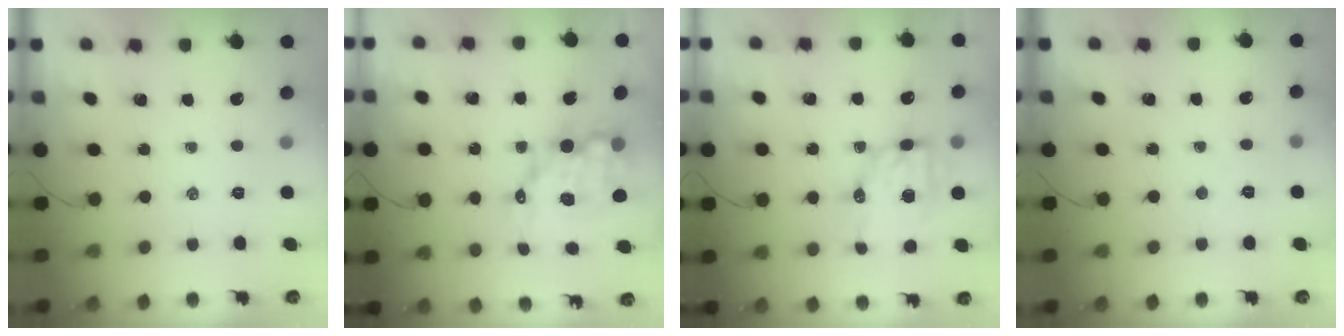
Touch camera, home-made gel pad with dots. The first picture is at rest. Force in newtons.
{"total": 11.0, "press": 10.7, "slide": 2.6}
{"total": 9.6, "press": 9.4, "slide": 1.8}
{"total": 3.2, "press": 3.1, "slide": 0.8}